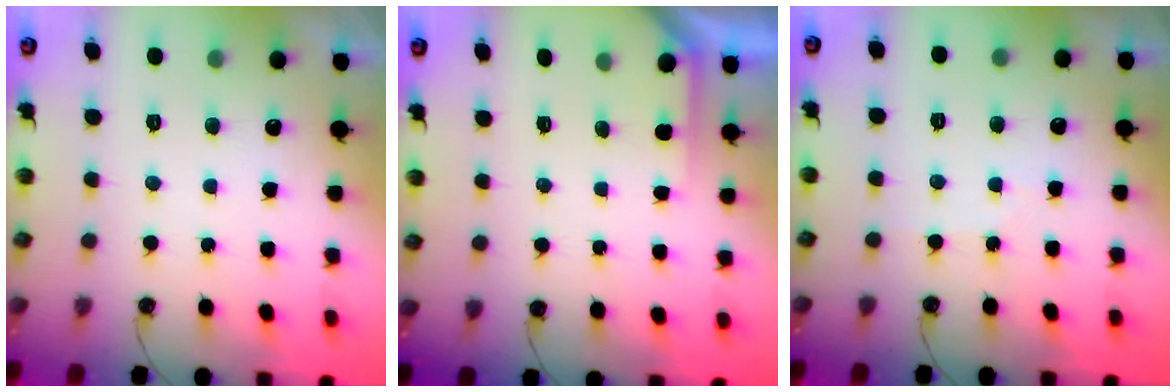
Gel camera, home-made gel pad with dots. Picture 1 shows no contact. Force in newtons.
{"total": 2.4, "press": 2.4, "slide": 0.2}
{"total": 1.9, "press": 1.9, "slide": 0.4}